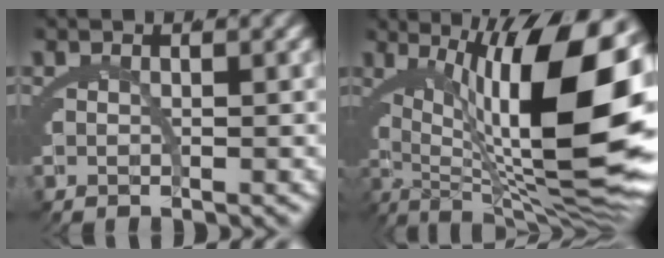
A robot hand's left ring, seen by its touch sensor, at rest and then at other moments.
{"total": 17.6, "force": [1.0, 7.3, 16.0], "torque": [-0.203, 0.002, 0.028]}